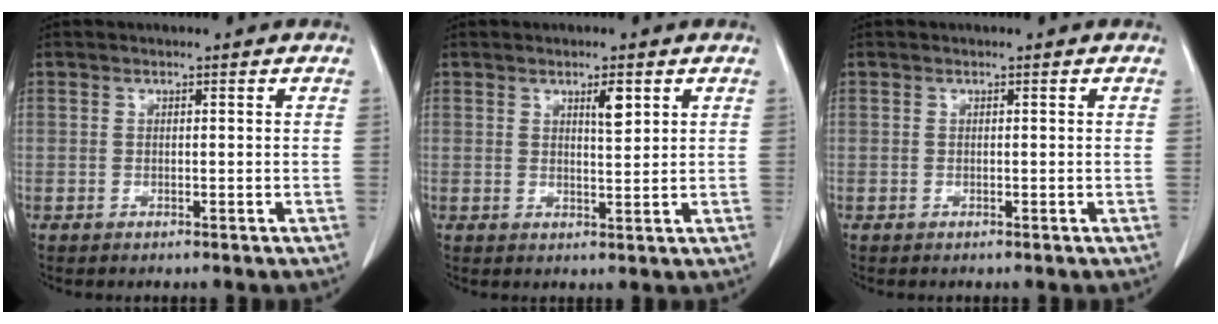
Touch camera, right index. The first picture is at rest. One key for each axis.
{"total": 2.8, "fx": 1.4, "fy": 0.5, "fz": 2.3, "tx": -0.038, "ty": -0.003, "tz": 0.024}
{"total": 0.0}